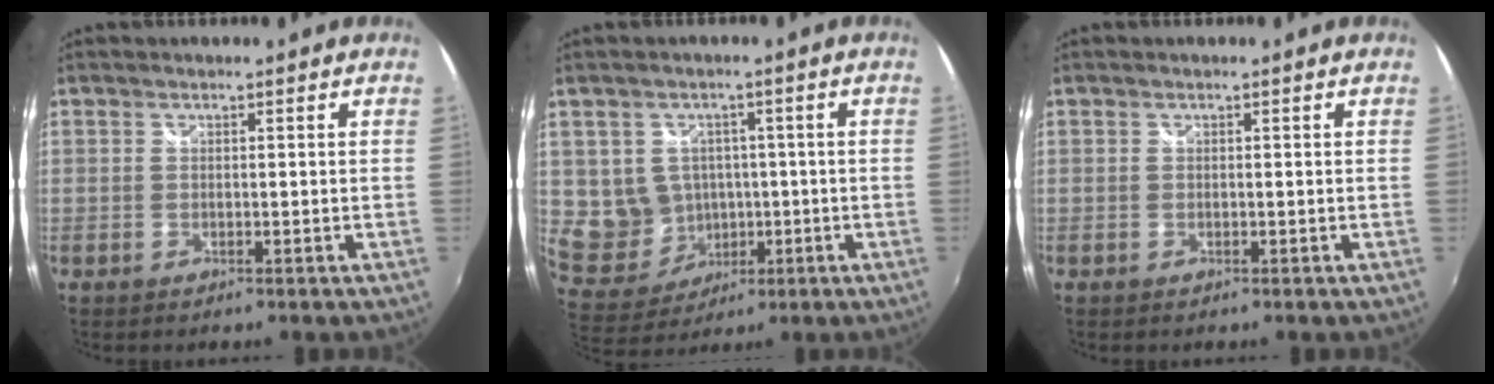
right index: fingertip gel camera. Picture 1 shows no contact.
{"total": 9.7, "force": [0.2, 9.3, 2.6], "torque": [-0.077, 0.007, 0.025]}
{"total": 0.0}